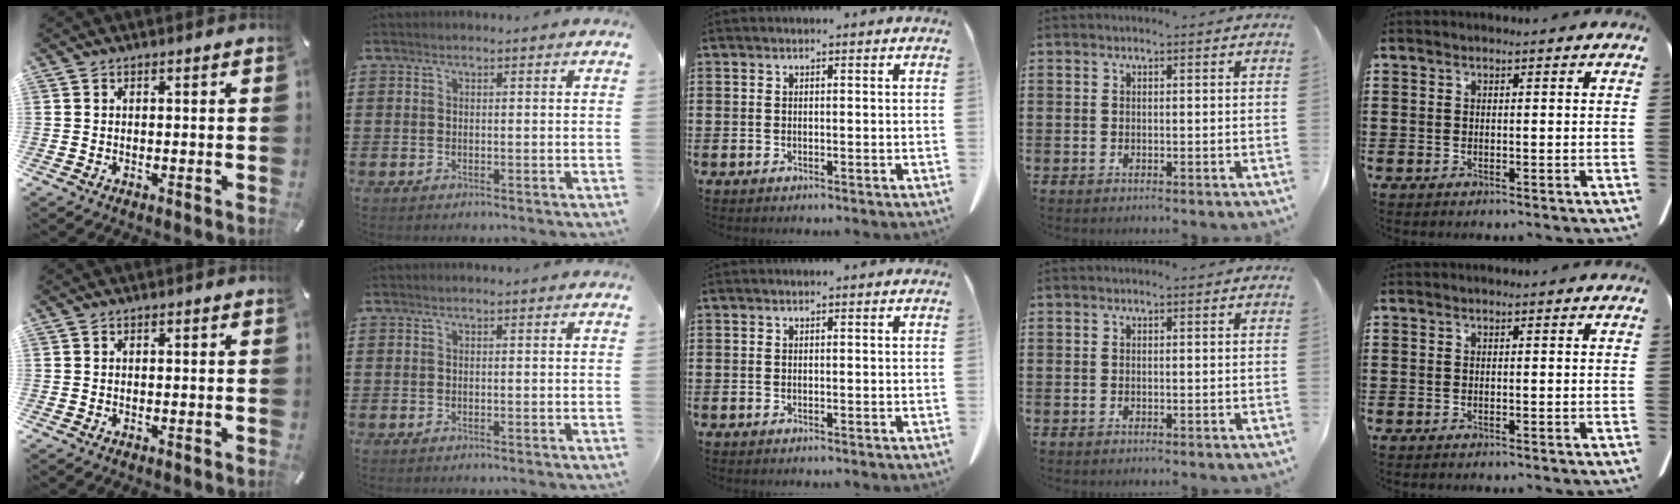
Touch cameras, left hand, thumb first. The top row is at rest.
{}